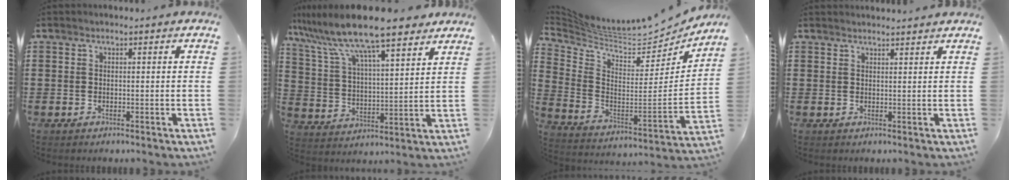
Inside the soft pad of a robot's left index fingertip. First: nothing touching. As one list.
[{"total": 11.5, "force": [9.7, 1.2, 6.1], "torque": [-0.157, -0.044, 0.164]}, {"total": 6.5, "force": [6.0, 0.8, 2.1], "torque": [-0.076, -0.058, 0.099]}, {"total": 1.5, "force": [1.5, 0.0, 0.2], "torque": [-0.006, 0.001, 0.029]}]